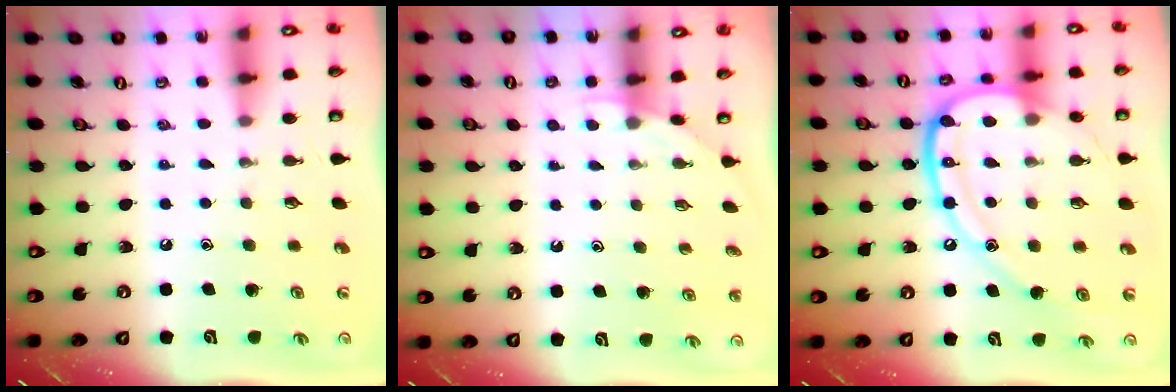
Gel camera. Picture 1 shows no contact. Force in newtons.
{"total": 2.5, "press": 2.5, "slide": 0.2}
{"total": 18.1, "press": 18.0, "slide": 1.8}